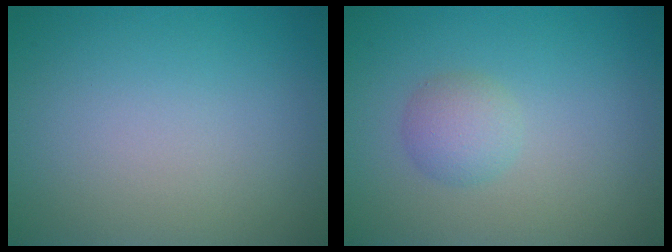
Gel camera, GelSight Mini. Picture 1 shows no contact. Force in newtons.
{"total": 2.0, "press": 2.0, "slide": 0.0}